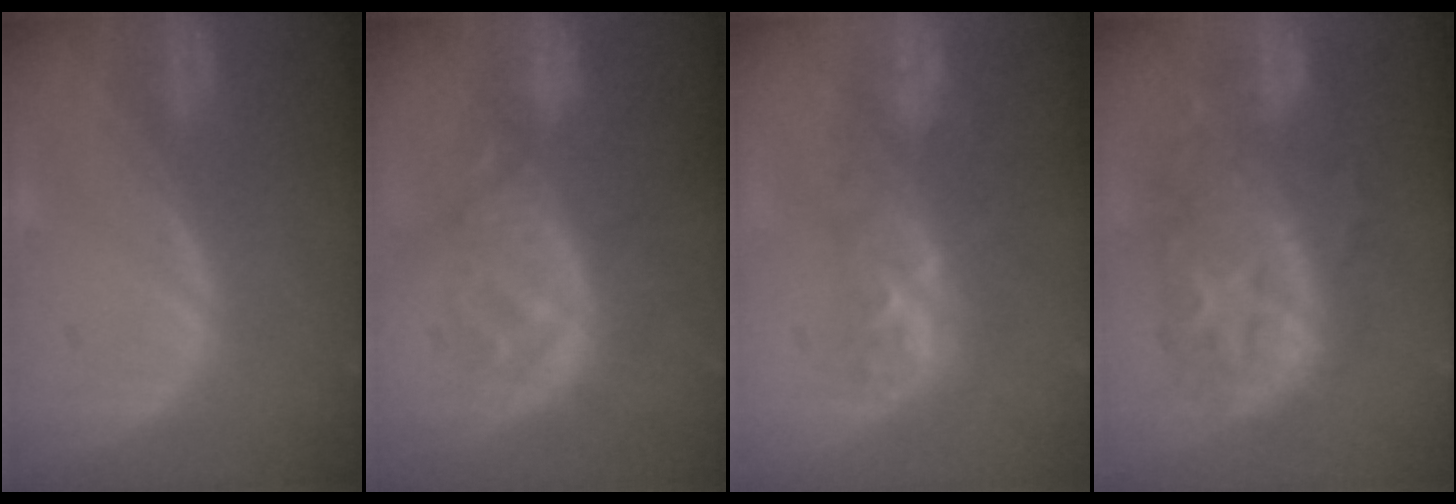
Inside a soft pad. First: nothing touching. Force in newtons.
{"total": 9.2, "press": 8.3, "slide": 4.0}
{"total": 8.5, "press": 7.3, "slide": 4.2}
{"total": 10.3, "press": 10.2, "slide": 0.7}